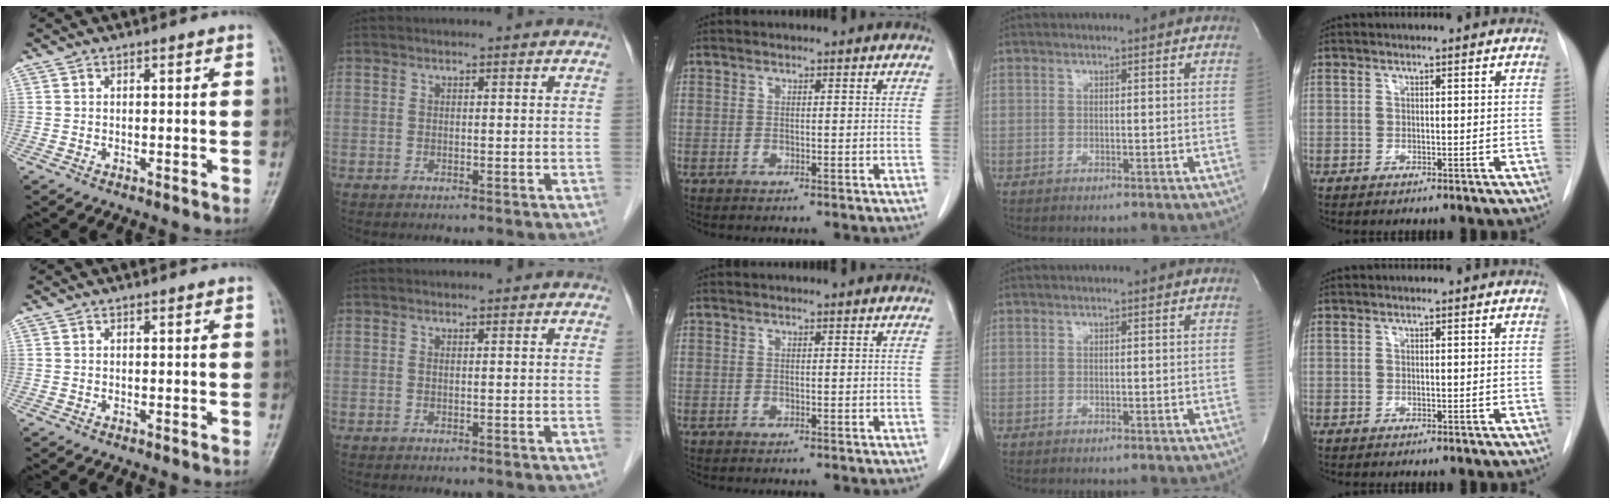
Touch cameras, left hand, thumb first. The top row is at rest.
{}